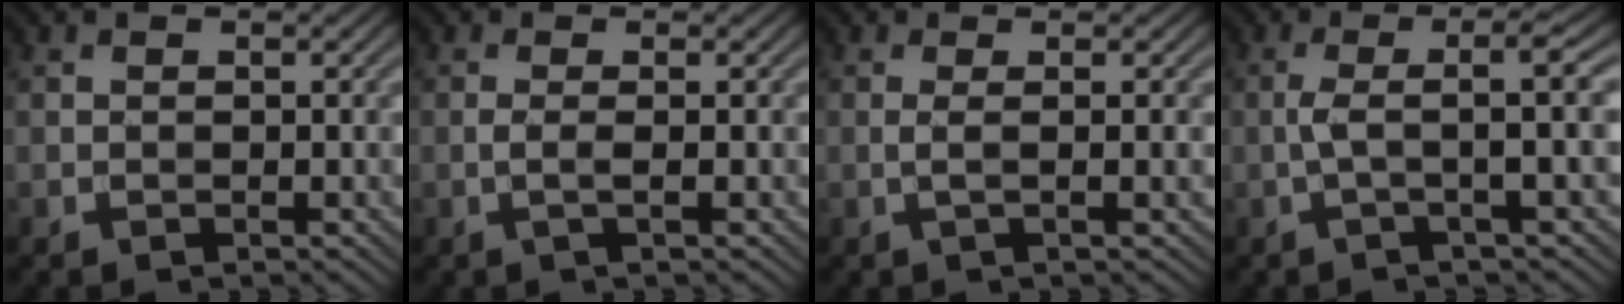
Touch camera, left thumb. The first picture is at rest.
{"total": 1.6, "force": [-0.2, 0.2, 1.6], "torque": [-0.031, 0.003, -0.011]}
{"total": 2.3, "force": [0.1, 0.4, 2.3], "torque": [-0.038, 0.005, -0.005]}
{"total": 4.7, "force": [-0.3, 0.5, 4.7], "torque": [-0.079, 0.012, -0.018]}